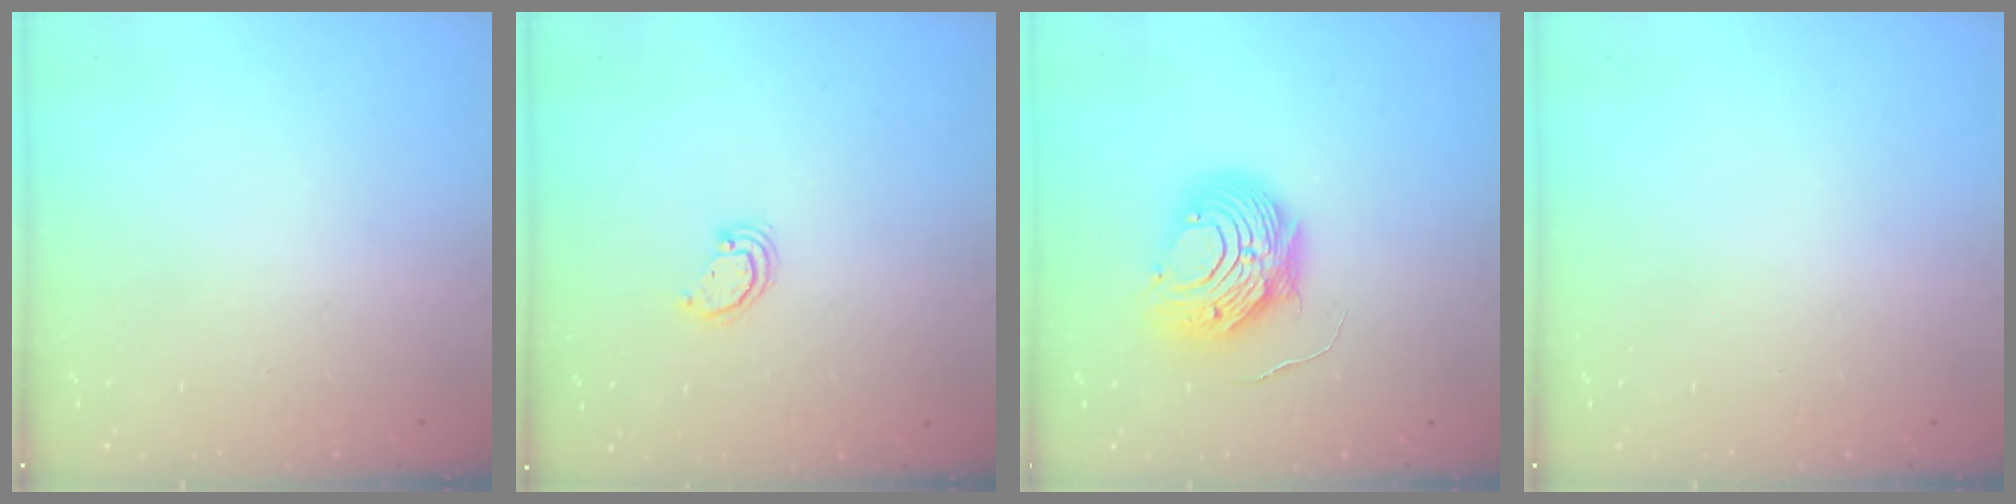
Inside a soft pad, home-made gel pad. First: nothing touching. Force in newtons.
{"total": 2.5, "press": 2.5, "slide": 0.2}
{"total": 10.1, "press": 10.0, "slide": 1.0}
{"total": 0.0}